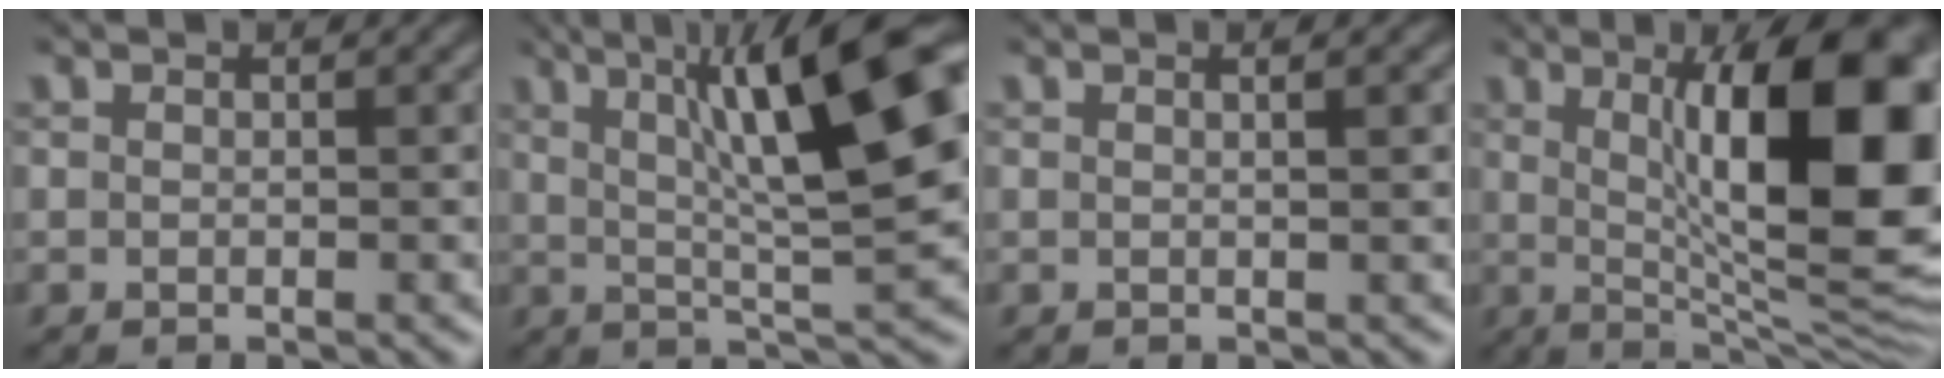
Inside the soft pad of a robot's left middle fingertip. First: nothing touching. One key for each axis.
{"total": 13.0, "fx": 3.8, "fy": 3.1, "fz": 12.1, "tx": -0.171, "ty": 0.016, "tz": 0.059}
{"total": 1.3, "fx": 0.5, "fy": 0.4, "fz": 1.2, "tx": -0.012, "ty": 0.003, "tz": -0.001}
{"total": 15.6, "fx": 2.5, "fy": 5.0, "fz": 14.6, "tx": -0.184, "ty": 0.005, "tz": 0.033}